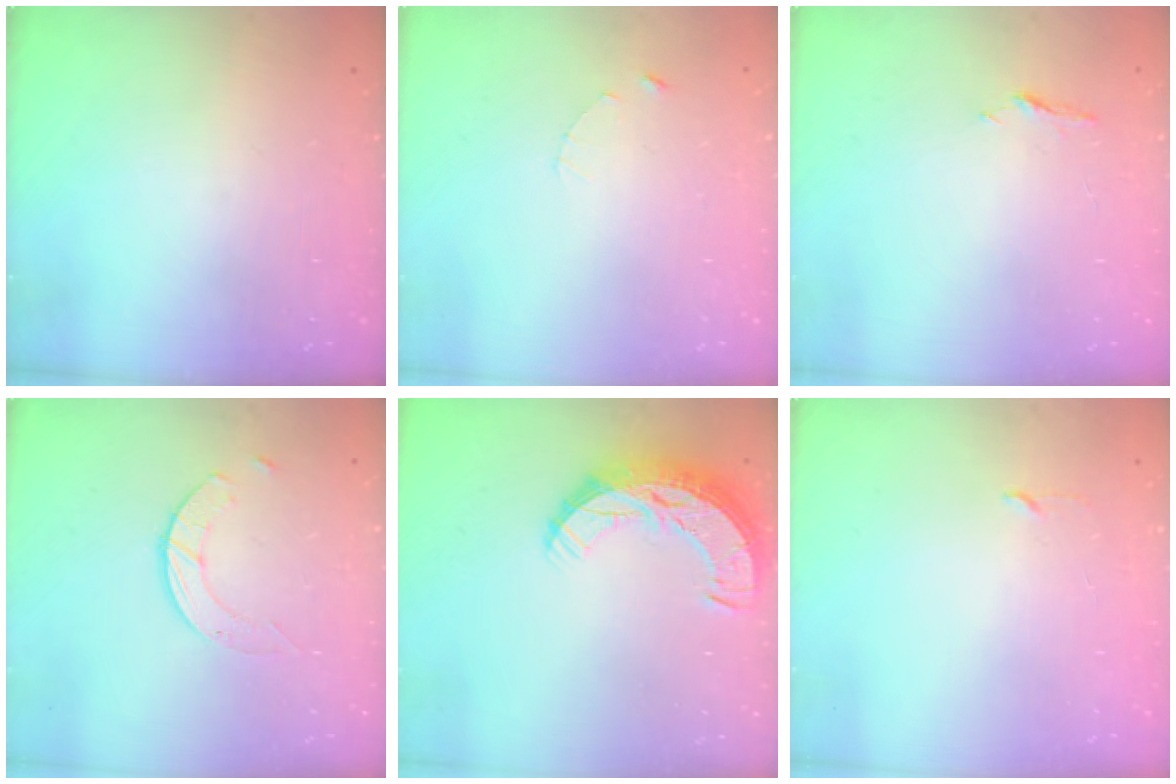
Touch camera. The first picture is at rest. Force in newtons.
{"total": 1.0, "press": 1.0, "slide": 0.2}
{"total": 3.7, "press": 3.7, "slide": 0.5}
{"total": 4.1, "press": 4.1, "slide": 0.4}
{"total": 11.1, "press": 11.0, "slide": 0.8}
{"total": 2.3, "press": 2.2, "slide": 0.3}